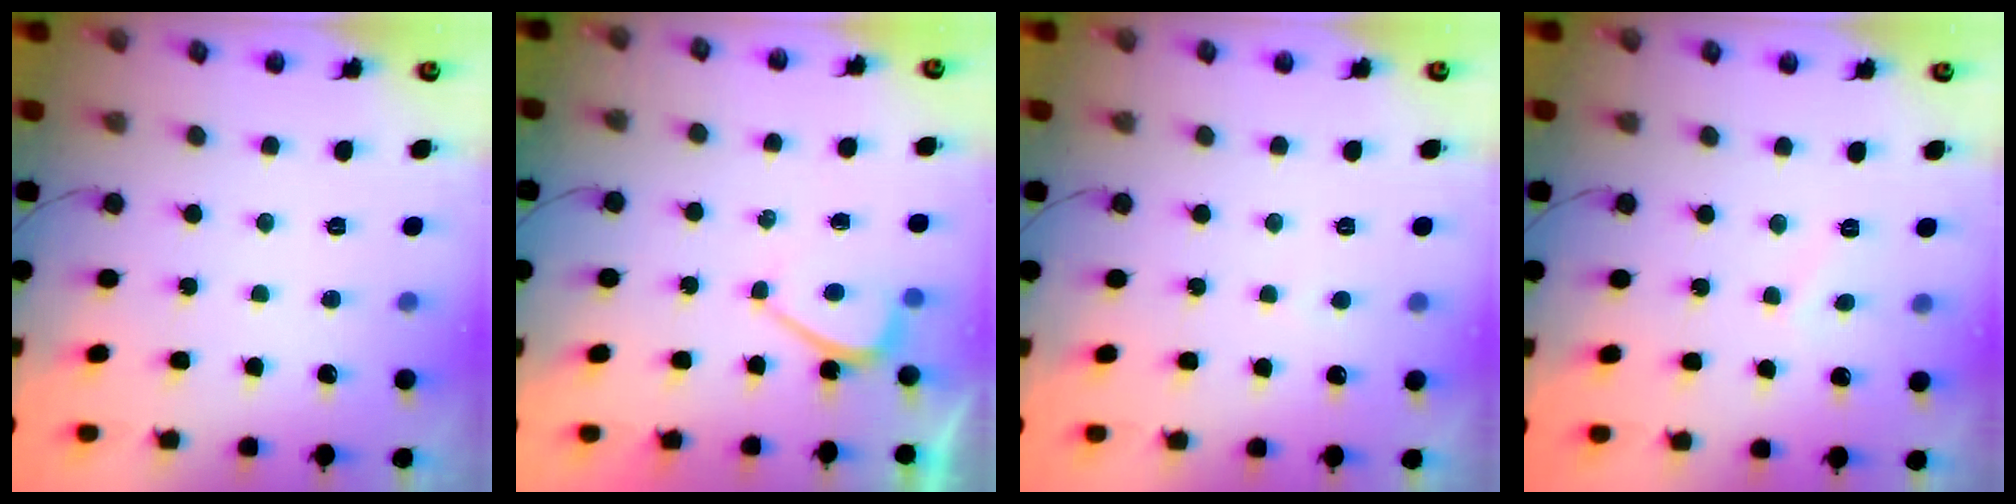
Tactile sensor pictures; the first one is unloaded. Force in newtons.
{"total": 2.2, "press": 2.2, "slide": 0.5}
{"total": 2.1, "press": 2.1, "slide": 0.4}
{"total": 2.8, "press": 2.8, "slide": 0.3}